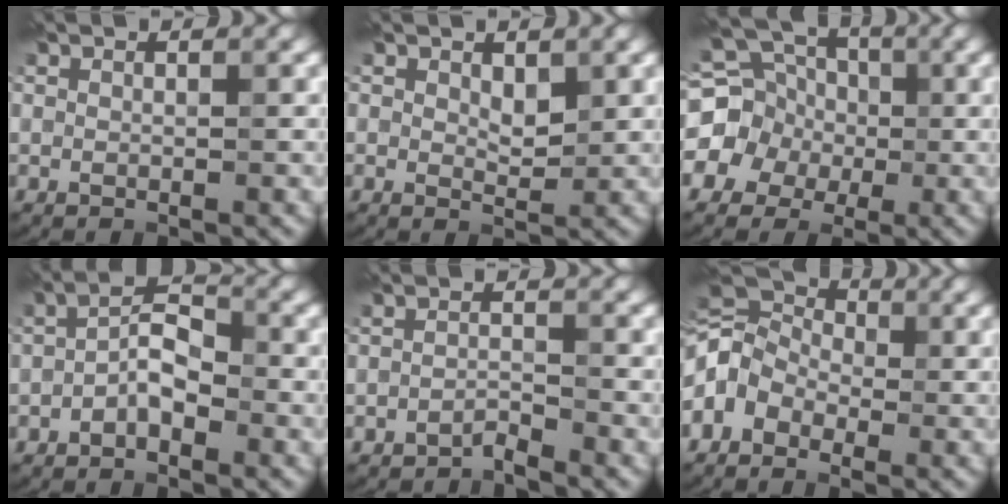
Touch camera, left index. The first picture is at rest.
{"total": 1.7, "force": [0.6, 1.1, 1.2], "torque": [-0.021, -0.005, 0.012]}
{"total": 10.3, "force": [-1.3, 9.6, 3.6], "torque": [-0.096, 0.011, -0.059]}
{"total": 3.1, "force": [-1.4, 1.4, 2.3], "torque": [-0.036, 0.013, -0.031]}
{"total": 1.3, "force": [-1.3, 0.1, 0.3], "torque": [-0.005, 0.004, -0.025]}
{"total": 5.7, "force": [-1.9, 4.3, 3.3], "torque": [-0.060, 0.013, -0.051]}